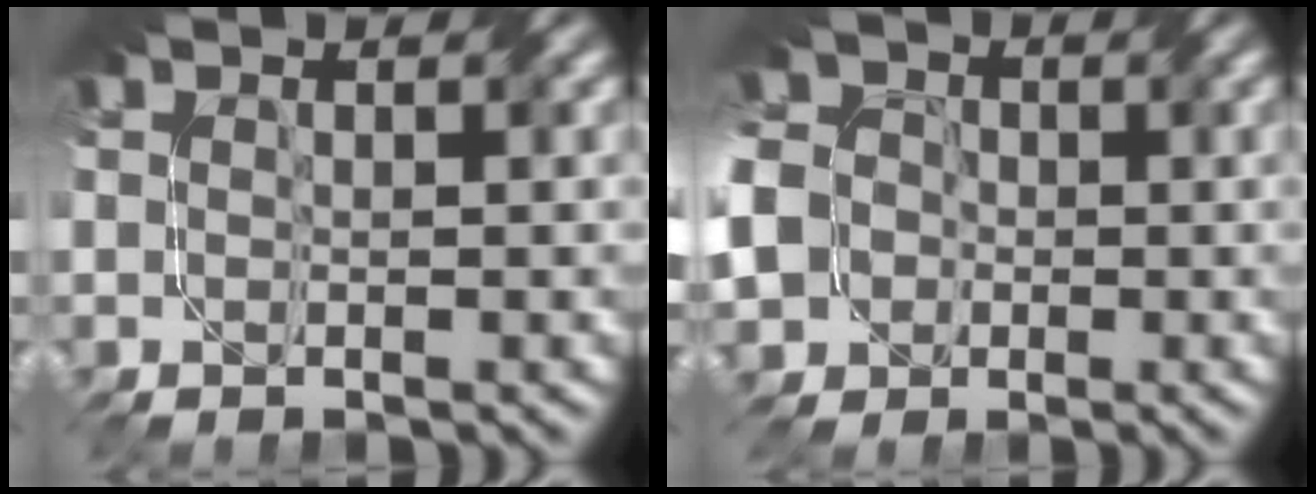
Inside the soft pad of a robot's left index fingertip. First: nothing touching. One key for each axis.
{"total": 10.9, "fx": -2.8, "fy": 9.7, "fz": 4.2, "tx": -0.109, "ty": -0.015, "tz": -0.080}